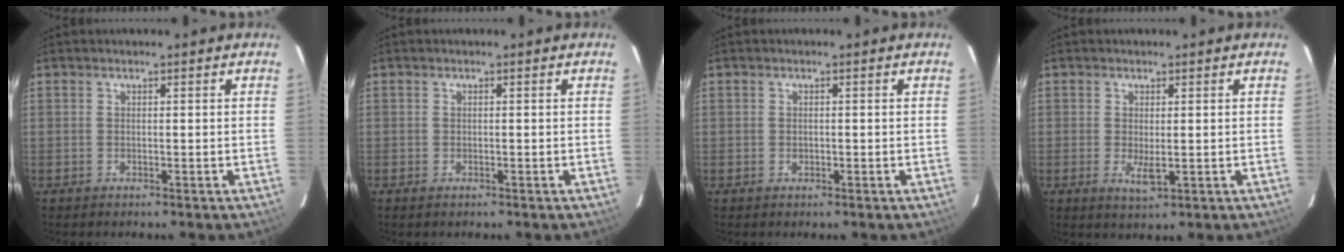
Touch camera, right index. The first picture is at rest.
{"total": 0.6, "force": [-0.4, 0.4, 0.3], "torque": [-0.005, -0.002, -0.008]}
{"total": 0.7, "force": [-0.2, 0.6, 0.3], "torque": [-0.004, 0.001, -0.002]}
{"total": 3.3, "force": [-0.5, 1.2, 3.0], "torque": [-0.056, -0.012, -0.004]}